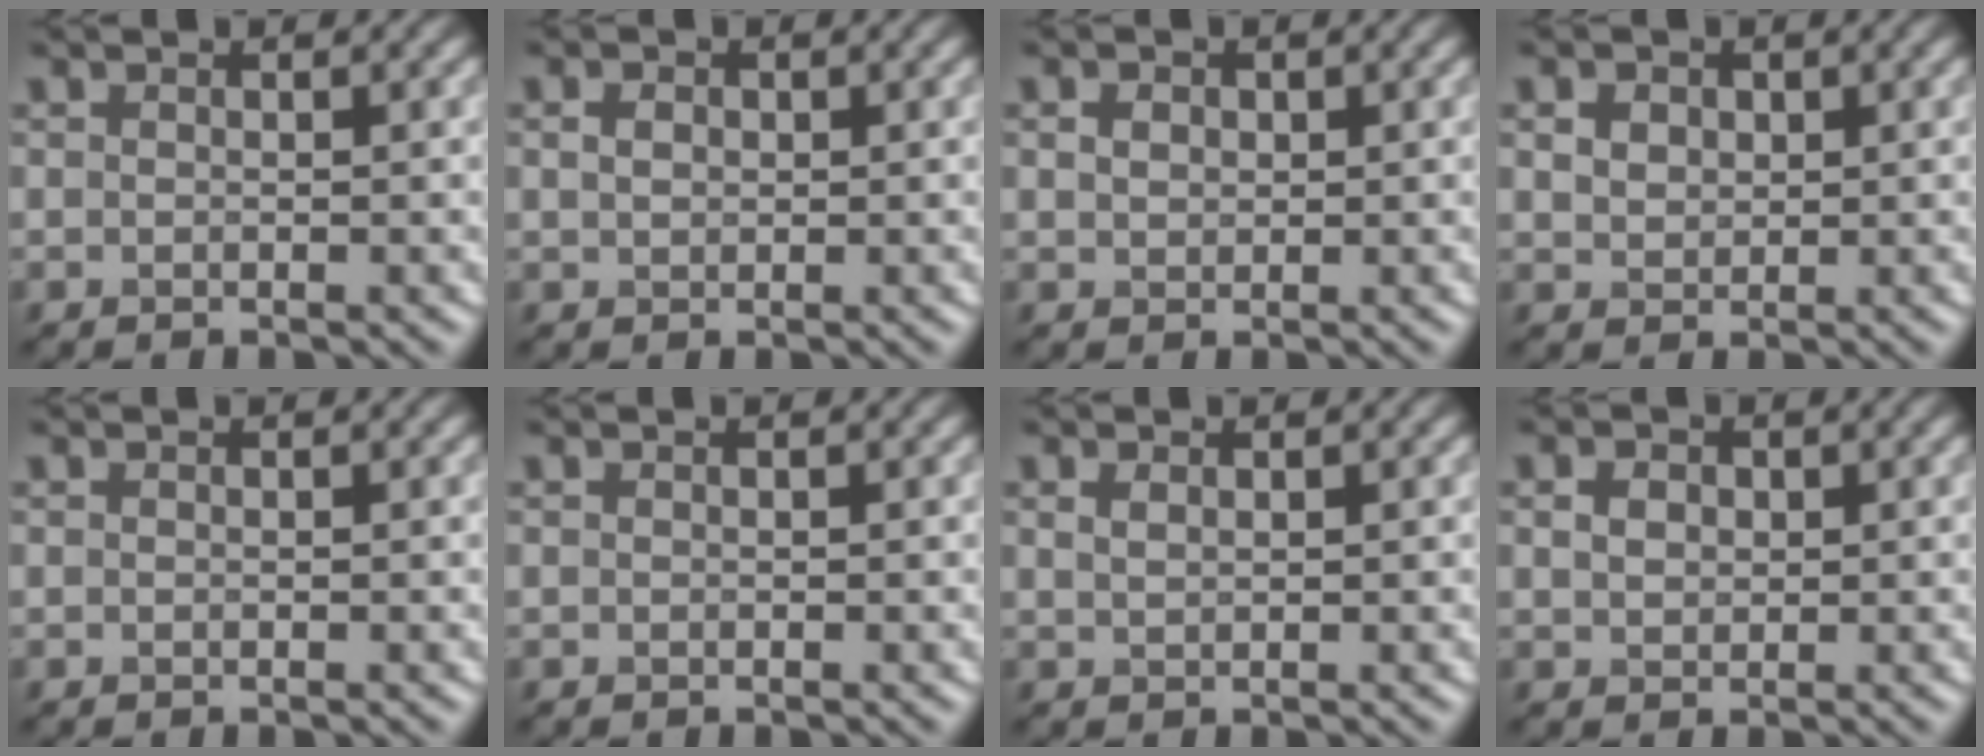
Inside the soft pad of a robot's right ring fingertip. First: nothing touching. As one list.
[{"total": 1.3, "force": [0.3, 1.0, 0.8], "torque": [-0.015, 0.003, 0.004]}, {"total": 1.4, "force": [0.4, 1.1, 0.7], "torque": [-0.012, 0.000, 0.007]}, {"total": 3.1, "force": [1.5, 2.2, 1.5], "torque": [-0.040, 0.009, 0.025]}, {"total": 0.0}, {"total": 0.0}, {"total": 0.9, "force": [0.5, 0.5, 0.6], "torque": [-0.016, -0.001, 0.013]}, {"total": 1.7, "force": [0.5, 1.4, 0.9], "torque": [-0.015, -0.002, 0.008]}]